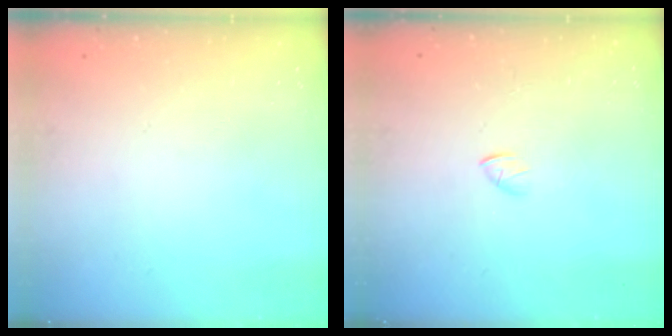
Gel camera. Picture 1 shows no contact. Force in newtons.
{"total": 1.5, "press": 1.4, "slide": 0.4}